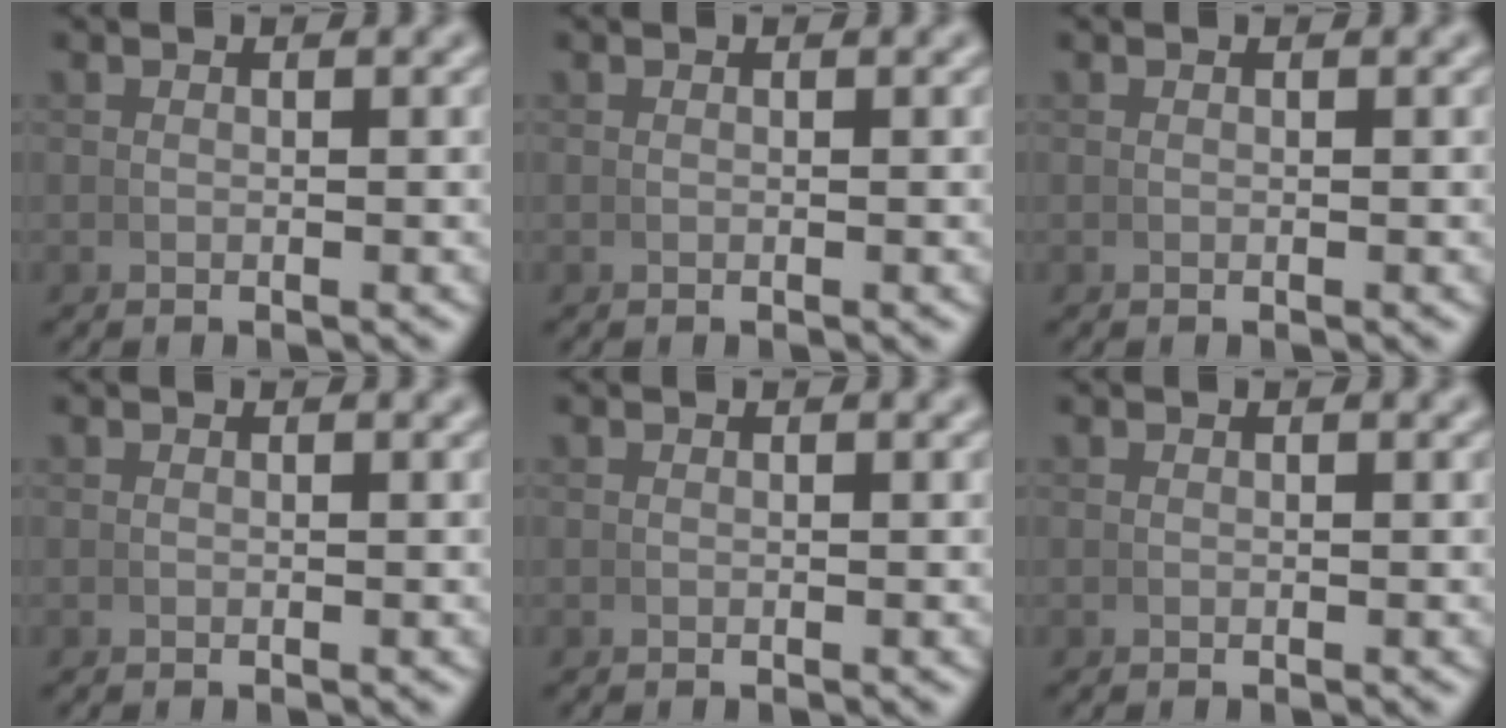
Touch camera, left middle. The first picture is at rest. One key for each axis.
{"total": 0.0}
{"total": 0.0}
{"total": 0.0}
{"total": 0.0}
{"total": 0.0}